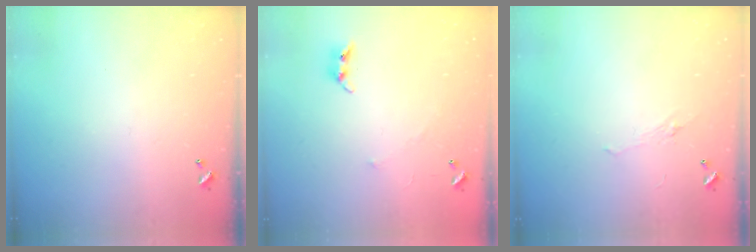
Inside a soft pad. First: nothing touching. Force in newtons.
{"total": 5.4, "press": 5.4, "slide": 0.7}
{"total": 0.9, "press": 0.5, "slide": 0.7}